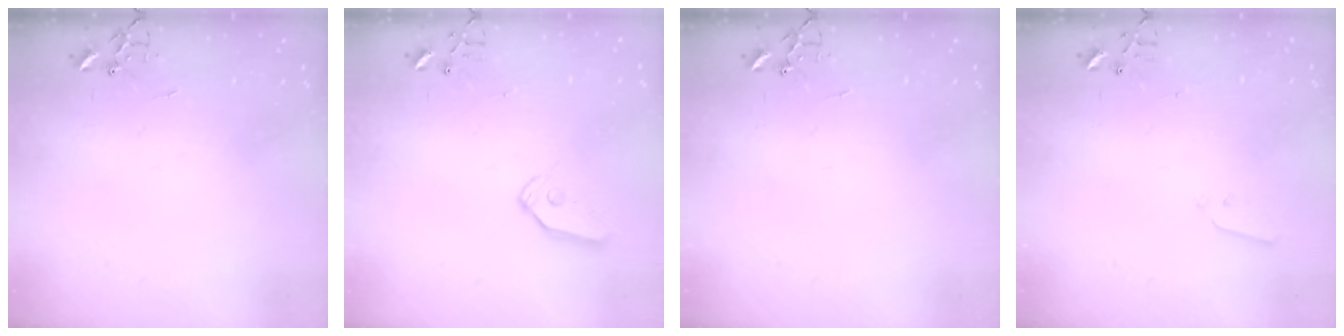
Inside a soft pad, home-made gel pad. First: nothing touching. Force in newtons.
{"total": 8.4, "press": 8.4, "slide": 0.5}
{"total": 0.0}
{"total": 2.9, "press": 2.8, "slide": 0.8}